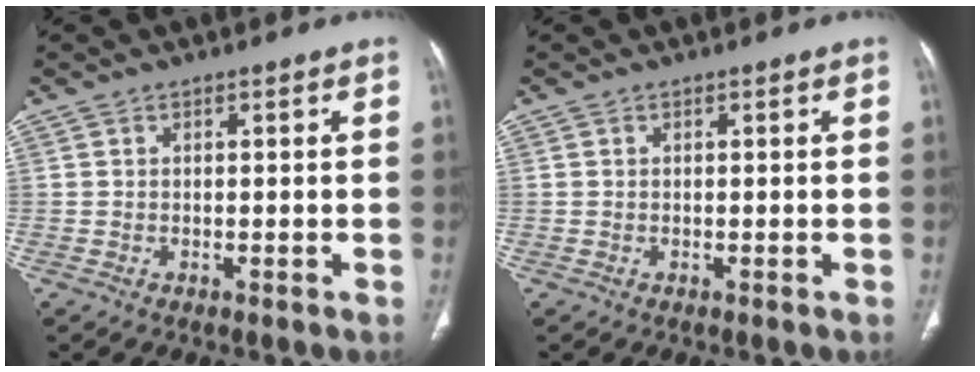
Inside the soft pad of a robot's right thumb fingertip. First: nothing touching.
{"total": 0.0}